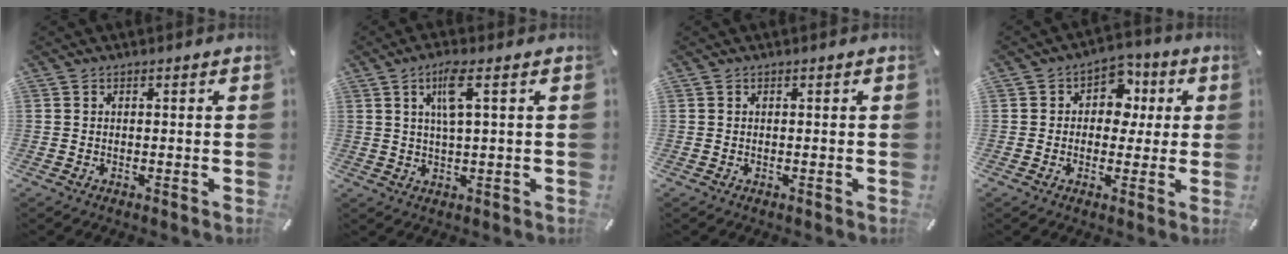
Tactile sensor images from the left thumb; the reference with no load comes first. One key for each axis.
{"total": 6.4, "fx": 2.4, "fy": 1.0, "fz": 5.8, "tx": -0.120, "ty": 0.004, "tz": 0.038}
{"total": 0.0}
{"total": 8.2, "fx": 1.0, "fy": 6.8, "fz": 4.5, "tx": -0.051, "ty": 0.002, "tz": 0.011}